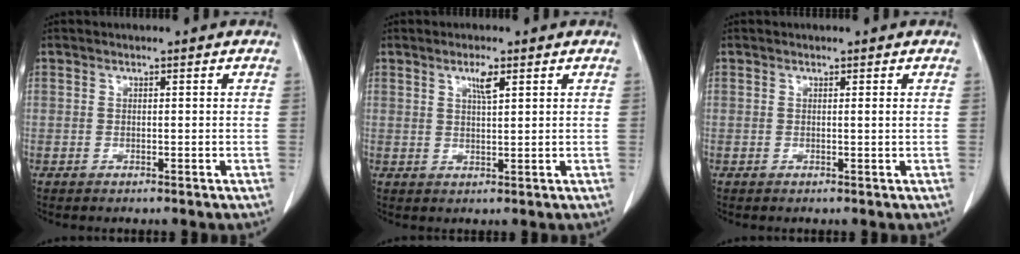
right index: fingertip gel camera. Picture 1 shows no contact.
{"total": 2.9, "force": [1.6, 0.3, 2.4], "torque": [-0.043, -0.002, 0.029]}
{"total": 0.5, "force": [0.3, -0.2, 0.4], "torque": [-0.007, -0.003, 0.006]}